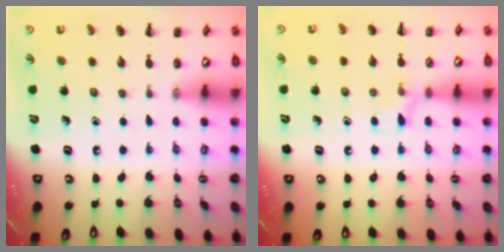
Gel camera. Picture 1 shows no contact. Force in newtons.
{"total": 6.7, "press": 6.3, "slide": 2.3}